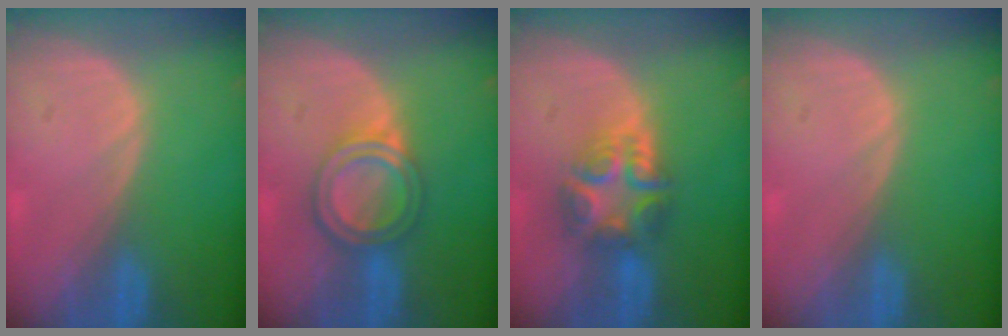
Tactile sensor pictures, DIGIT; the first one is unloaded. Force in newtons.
{"total": 6.1, "press": 5.3, "slide": 3.0}
{"total": 7.6, "press": 6.5, "slide": 3.9}
{"total": 0.0}